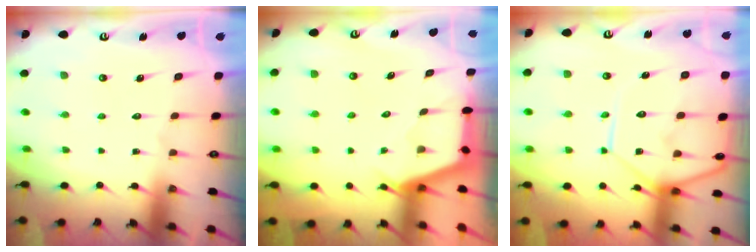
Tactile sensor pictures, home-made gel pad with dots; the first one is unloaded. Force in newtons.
{"total": 2.4, "press": 2.4, "slide": 0.3}
{"total": 12.1, "press": 12.1, "slide": 0.8}